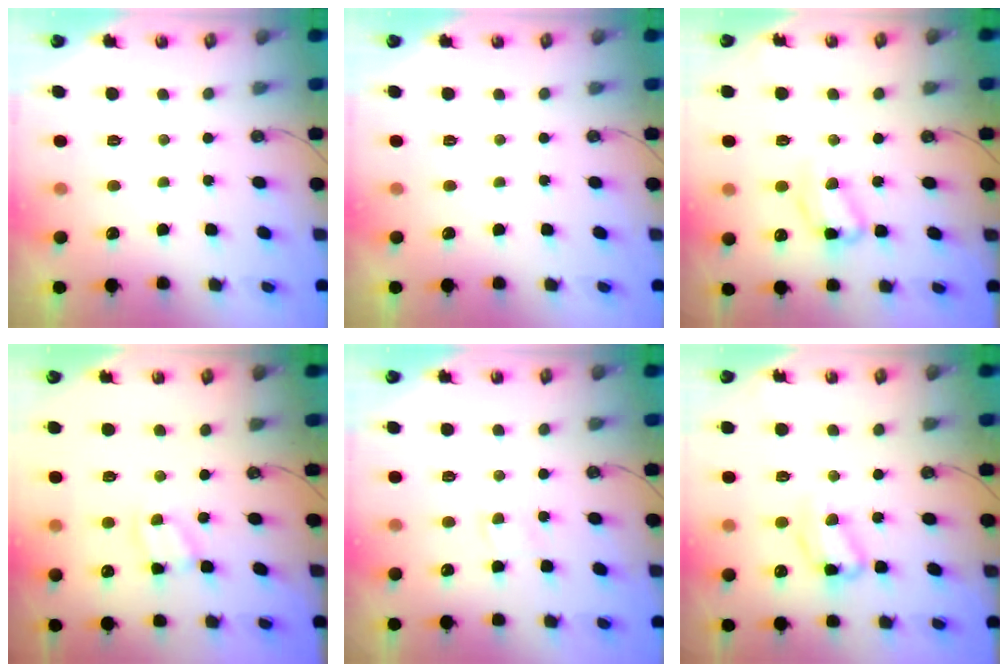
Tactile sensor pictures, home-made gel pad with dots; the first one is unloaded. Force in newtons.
{"total": 0.0}
{"total": 12.9, "press": 12.9, "slide": 0.8}
{"total": 3.3, "press": 3.3, "slide": 0.2}
{"total": 2.8, "press": 2.8, "slide": 0.4}
{"total": 12.9, "press": 12.9, "slide": 0.8}